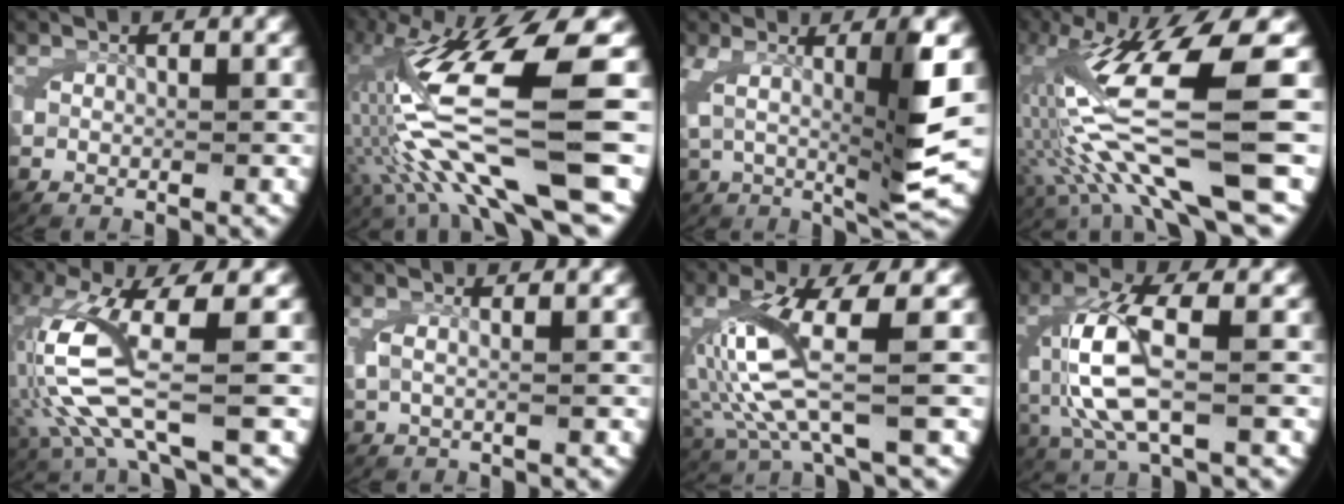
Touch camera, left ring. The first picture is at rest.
{"total": 14.6, "force": [0.1, 6.2, 13.2], "torque": [-0.267, -0.019, 0.018]}
{"total": 7.4, "force": [1.1, 1.0, 7.2], "torque": [-0.123, -0.006, 0.024]}
{"total": 13.0, "force": [0.1, 5.5, 11.8], "torque": [-0.245, -0.017, 0.016]}
{"total": 8.6, "force": [0.1, 3.3, 8.0], "torque": [-0.196, -0.017, 0.020]}
{"total": 1.7, "force": [0.3, 0.5, 1.6], "torque": [-0.043, -0.001, 0.007]}
{"total": 6.8, "force": [0.4, 2.3, 6.5], "torque": [-0.154, -0.011, 0.020]}
{"total": 7.1, "force": [-0.3, 3.1, 6.4], "torque": [-0.157, -0.012, 0.007]}